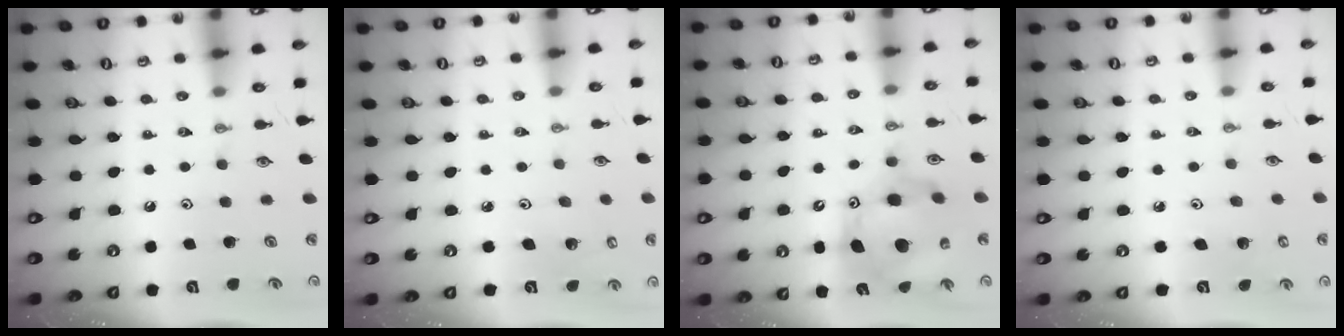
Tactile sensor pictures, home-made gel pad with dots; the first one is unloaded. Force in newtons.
{"total": 3.3, "press": 3.1, "slide": 1.2}
{"total": 17.0, "press": 16.9, "slide": 1.5}
{"total": 3.5, "press": 3.5, "slide": 0.2}